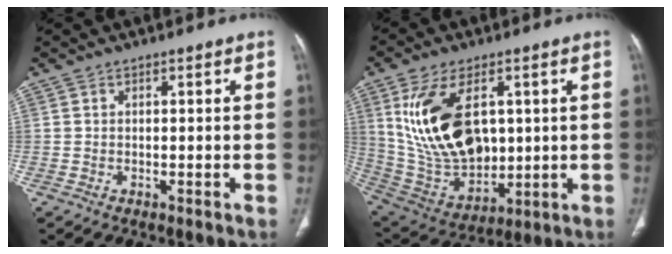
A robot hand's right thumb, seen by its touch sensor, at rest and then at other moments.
{"total": 19.6, "force": [4.8, 11.5, 15.1], "torque": [-0.267, -0.021, 0.115]}